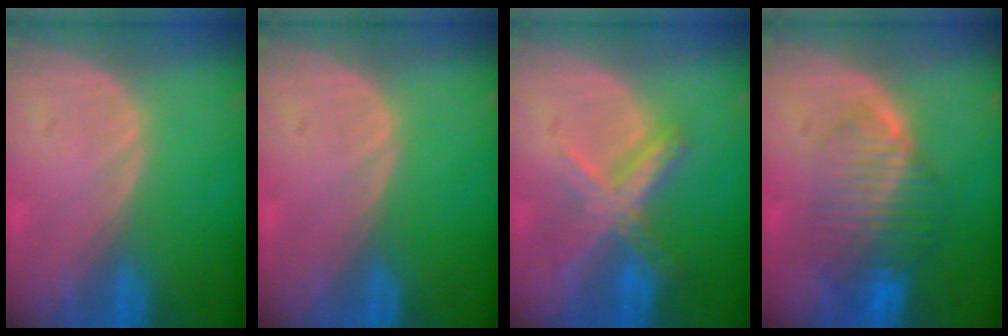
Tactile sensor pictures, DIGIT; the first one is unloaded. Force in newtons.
{"total": 0.0}
{"total": 7.2, "press": 6.1, "slide": 3.8}
{"total": 8.4, "press": 7.2, "slide": 4.3}